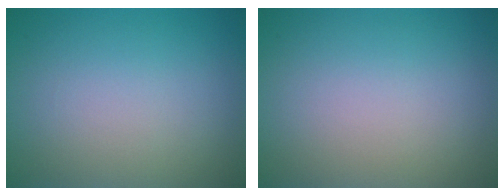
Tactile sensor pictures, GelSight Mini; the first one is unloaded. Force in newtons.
{"total": 0.0}